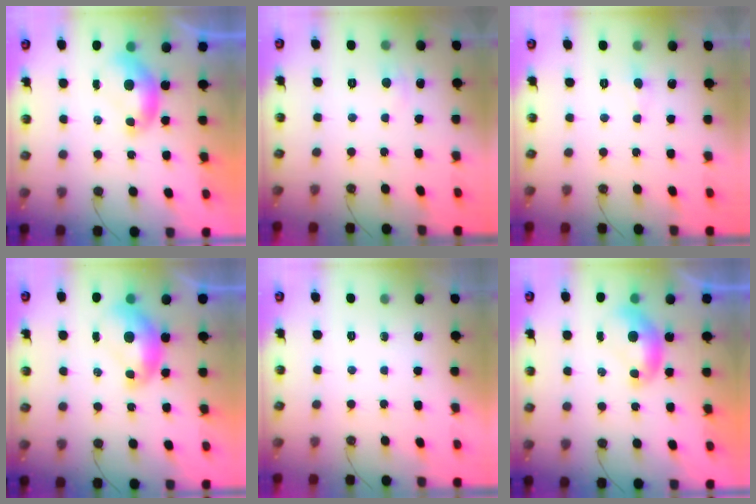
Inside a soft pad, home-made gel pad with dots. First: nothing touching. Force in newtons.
{"total": 2.7, "press": 2.7, "slide": 0.3}
{"total": 0.7, "press": 0.5, "slide": 0.5}
{"total": 1.8, "press": 1.8, "slide": 0.2}
{"total": 0.0}
{"total": 0.0}